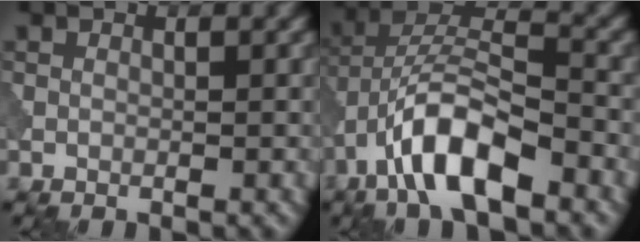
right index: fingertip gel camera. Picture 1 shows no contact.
{"total": 8.9, "force": [-4.7, 3.1, 6.8], "torque": [-0.116, 0.019, -0.090]}